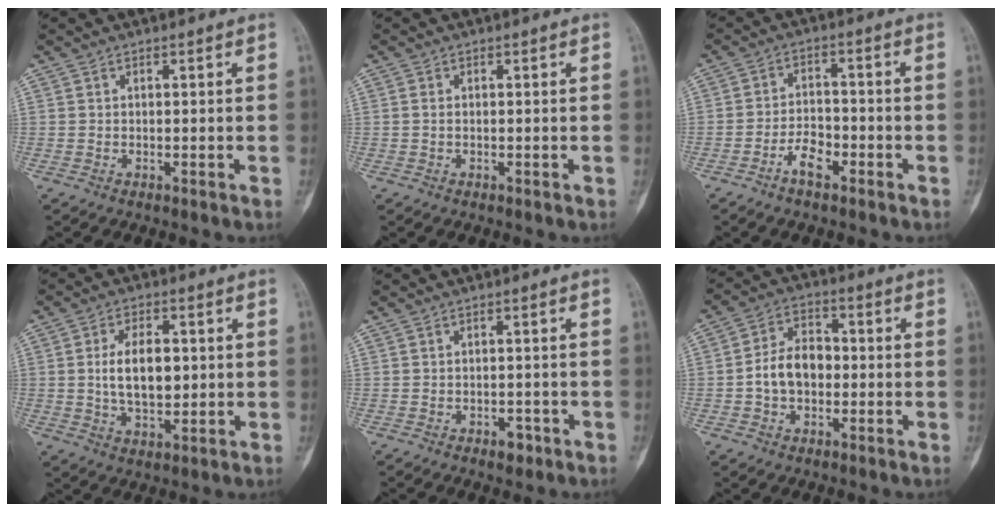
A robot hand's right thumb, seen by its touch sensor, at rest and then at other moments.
{"total": 0.8, "force": [0.0, 0.5, 0.6], "torque": [-0.014, 0.000, 0.002]}
{"total": 5.0, "force": [-3.1, 2.4, 3.2], "torque": [-0.047, 0.024, -0.059]}
{"total": 9.5, "force": [0.8, 5.3, 7.9], "torque": [-0.126, -0.003, 0.018]}
{"total": 2.5, "force": [-1.4, 1.5, 1.5], "torque": [-0.009, 0.007, -0.016]}
{"total": 8.5, "force": [-1.0, 6.1, 5.8], "torque": [-0.087, 0.026, -0.026]}